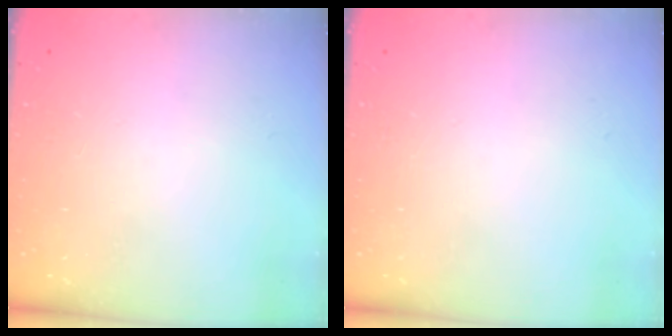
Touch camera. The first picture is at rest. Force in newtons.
{"total": 0.0}